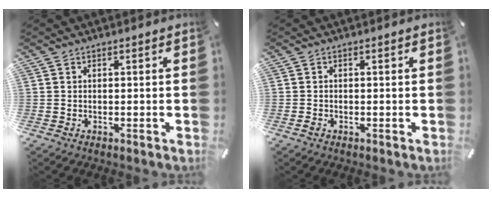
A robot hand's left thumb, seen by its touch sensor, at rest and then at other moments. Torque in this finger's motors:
{"motor_torque": [0.11, 0.06, 0.06, -0.02, -0.02]}